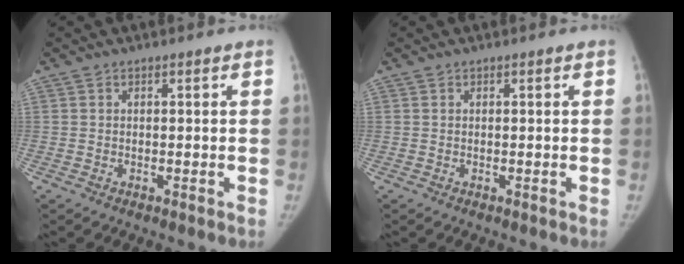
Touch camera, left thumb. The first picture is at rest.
{"total": 0.0}